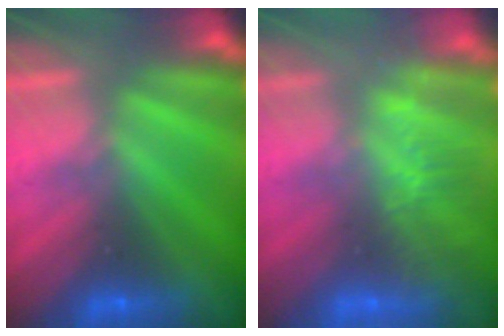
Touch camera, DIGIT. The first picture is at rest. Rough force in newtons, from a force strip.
{"total": 3.1}